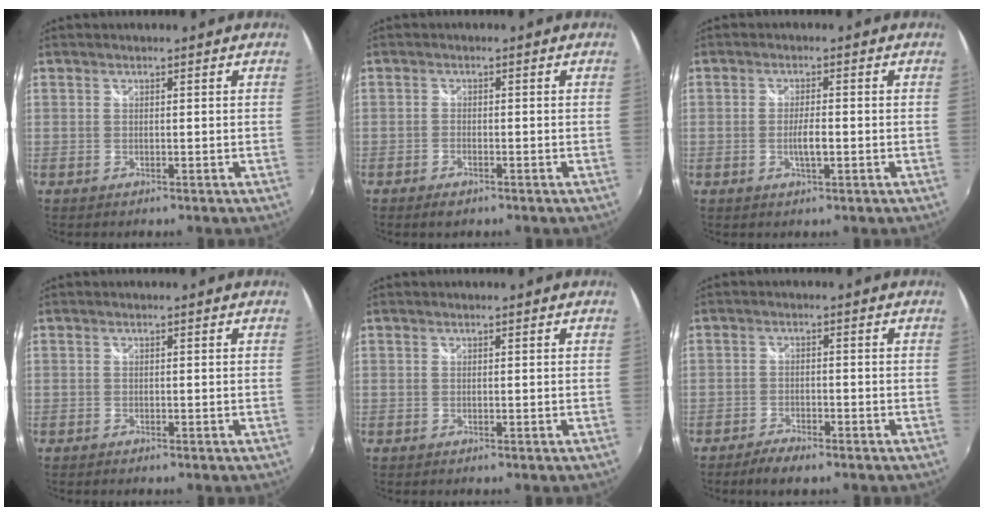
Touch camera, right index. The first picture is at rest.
{"total": 2.2, "force": [-1.6, 1.0, 1.1], "torque": [-0.031, -0.002, -0.031]}
{"total": 3.0, "force": [-0.8, 0.5, 2.9], "torque": [-0.052, -0.002, -0.013]}
{"total": 0.7, "force": [-0.6, 0.3, 0.2], "torque": [-0.008, -0.003, -0.013]}
{"total": 0.0}
{"total": 4.5, "force": [-3.6, 1.3, 2.4], "torque": [-0.063, -0.003, -0.067]}